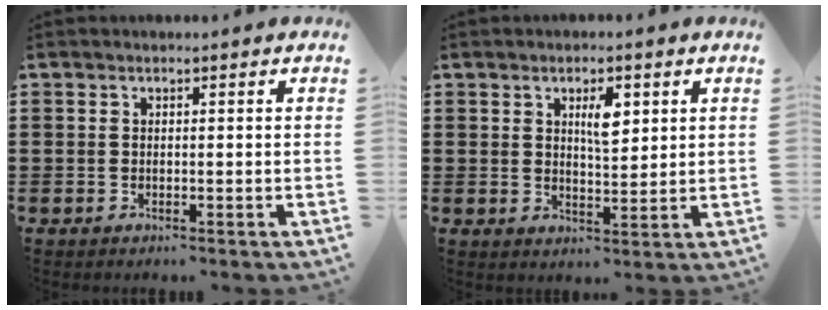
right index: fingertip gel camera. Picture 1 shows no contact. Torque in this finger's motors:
{"motor_torque": [0.09, -0.08, 0.16, 0.05]}